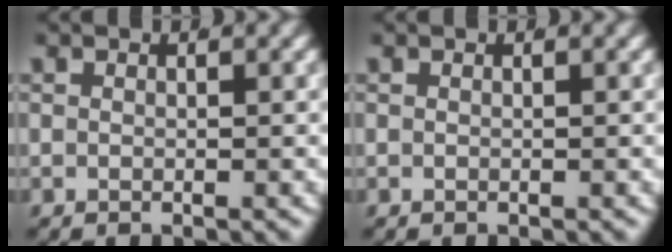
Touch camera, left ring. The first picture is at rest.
{"total": 0.0}